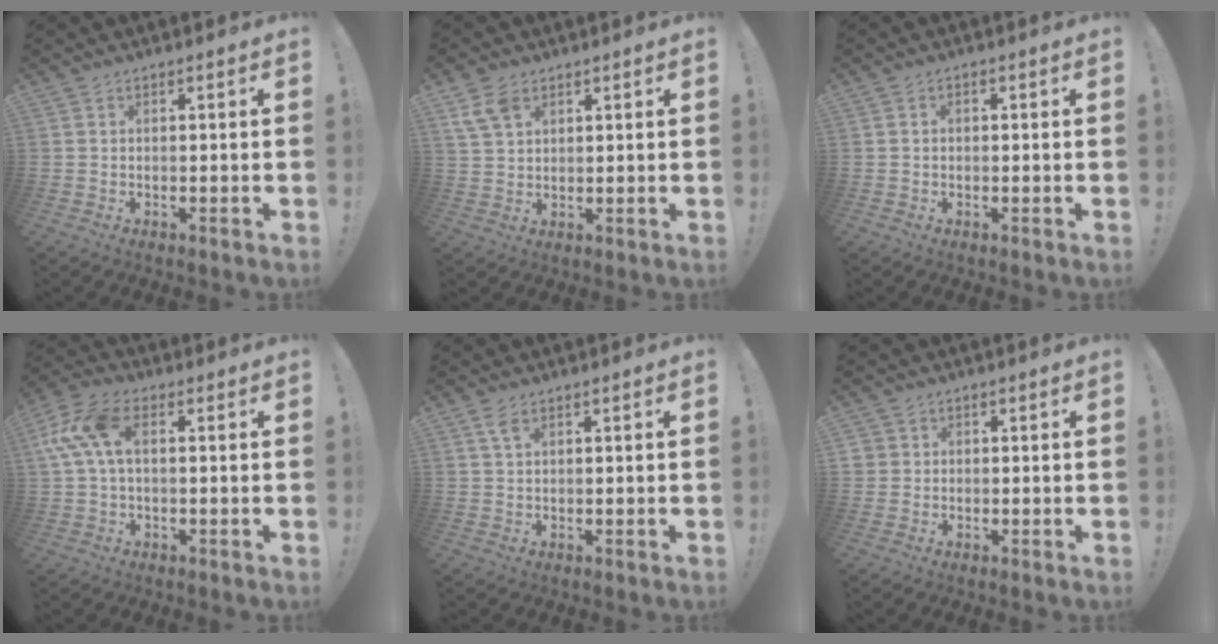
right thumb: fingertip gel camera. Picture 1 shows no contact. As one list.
[{"total": 6.9, "force": [3.8, 4.4, 3.7], "torque": [-0.079, -0.008, 0.075]}, {"total": 1.0, "force": [-0.4, 0.6, 0.6], "torque": [-0.011, 0.005, -0.008]}, {"total": 11.1, "force": [1.8, 6.0, 9.2], "torque": [-0.203, 0.008, 0.037]}, {"total": 3.1, "force": [1.6, 1.4, 2.3], "torque": [-0.041, -0.002, 0.028]}, {"total": 2.3, "force": [0.1, 2.3, 0.3], "torque": [-0.005, 0.004, 0.003]}]